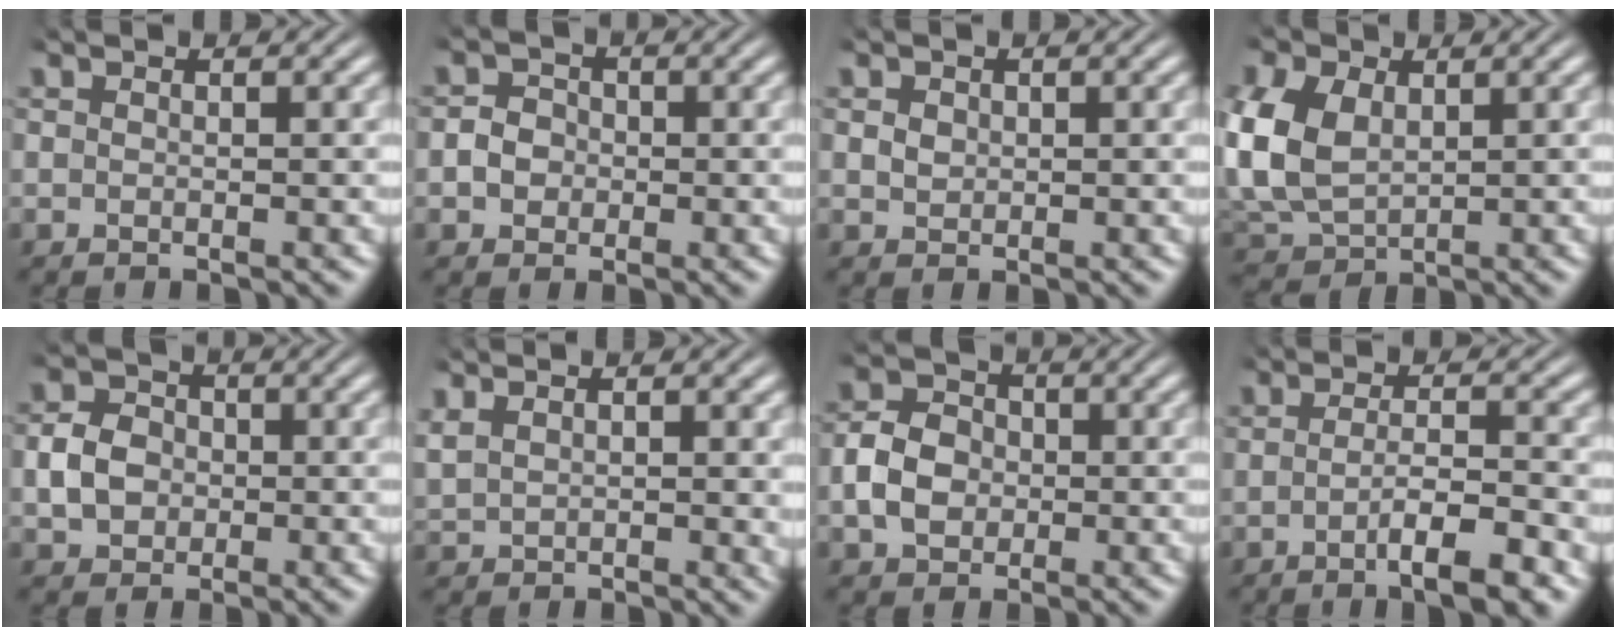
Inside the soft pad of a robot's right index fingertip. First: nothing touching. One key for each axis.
{"total": 4.0, "fx": -0.6, "fy": 3.8, "fz": 1.3, "tx": -0.035, "ty": -0.009, "tz": -0.013}
{"total": 0.7, "fx": 0.2, "fy": 0.6, "fz": 0.4, "tx": -0.010, "ty": -0.004, "tz": 0.012}
{"total": 8.9, "fx": 0.1, "fy": 7.5, "fz": 4.7, "tx": -0.135, "ty": -0.031, "tz": 0.019}
{"total": 3.8, "fx": -0.4, "fy": 3.1, "fz": 2.0, "tx": -0.033, "ty": -0.002, "tz": -0.004}
{"total": 2.5, "fx": 1.8, "fy": 1.3, "fz": 1.3, "tx": -0.027, "ty": 0.008, "tz": 0.037}
{"total": 4.4, "fx": -0.8, "fy": 3.6, "fz": 2.4, "tx": -0.043, "ty": 0.000, "tz": -0.012}
{"total": 4.9, "fx": -2.2, "fy": 0.7, "fz": 4.4, "tx": -0.060, "ty": -0.005, "tz": -0.036}